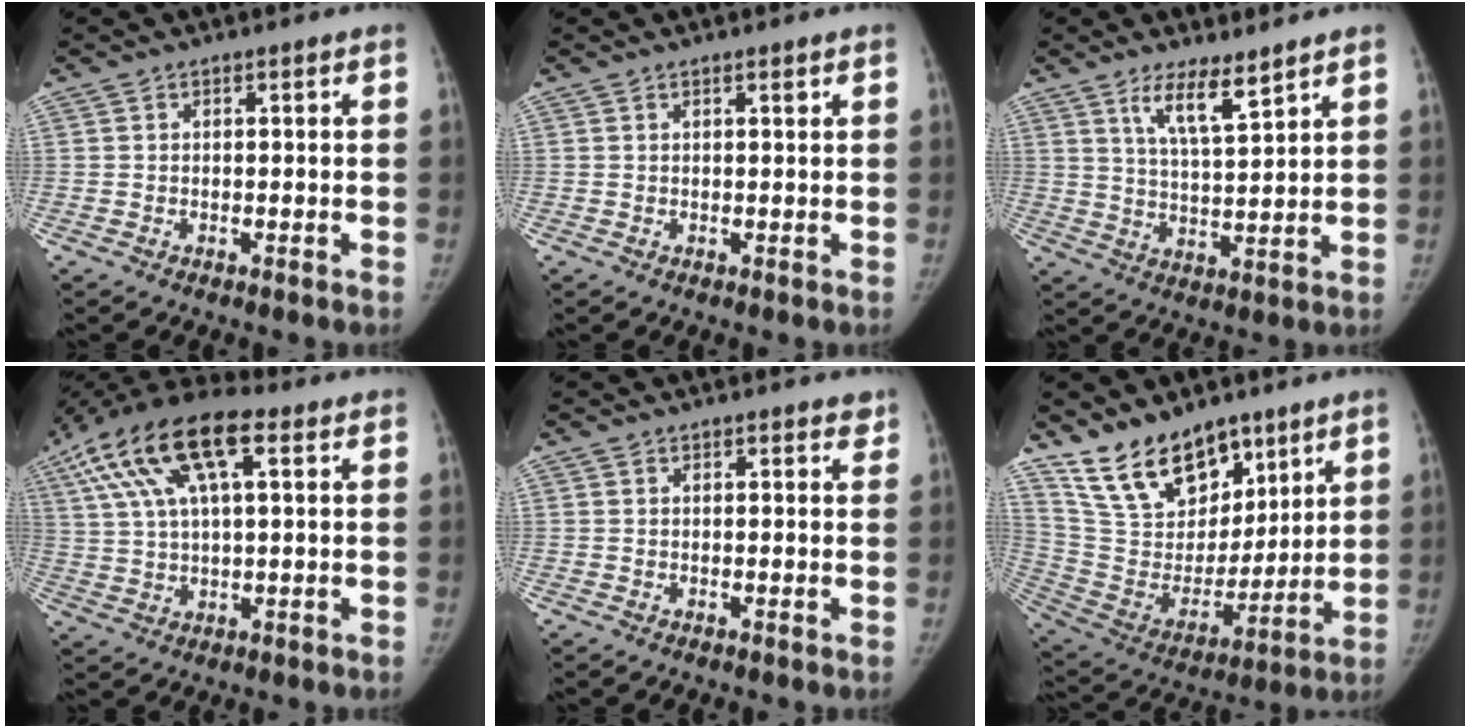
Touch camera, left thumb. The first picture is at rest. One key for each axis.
{"total": 0.6, "fx": 0.4, "fy": 0.0, "fz": 0.5, "tx": -0.007, "ty": -0.001, "tz": 0.007}
{"total": 7.3, "fx": 5.0, "fy": 1.5, "fz": 5.1, "tx": -0.086, "ty": -0.038, "tz": 0.095}
{"total": 18.0, "fx": 7.5, "fy": 7.5, "fz": 14.6, "tx": -0.279, "ty": 0.026, "tz": 0.128}
{"total": 1.5, "fx": 1.2, "fy": 0.7, "fz": 0.5, "tx": 0.013, "ty": -0.004, "tz": 0.009}
{"total": 18.6, "fx": 13.0, "fy": 10.2, "fz": 8.5, "tx": -0.104, "ty": -0.070, "tz": 0.247}